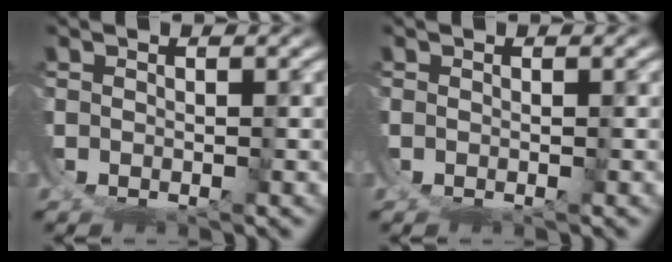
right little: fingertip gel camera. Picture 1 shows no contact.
{"total": 0.0}